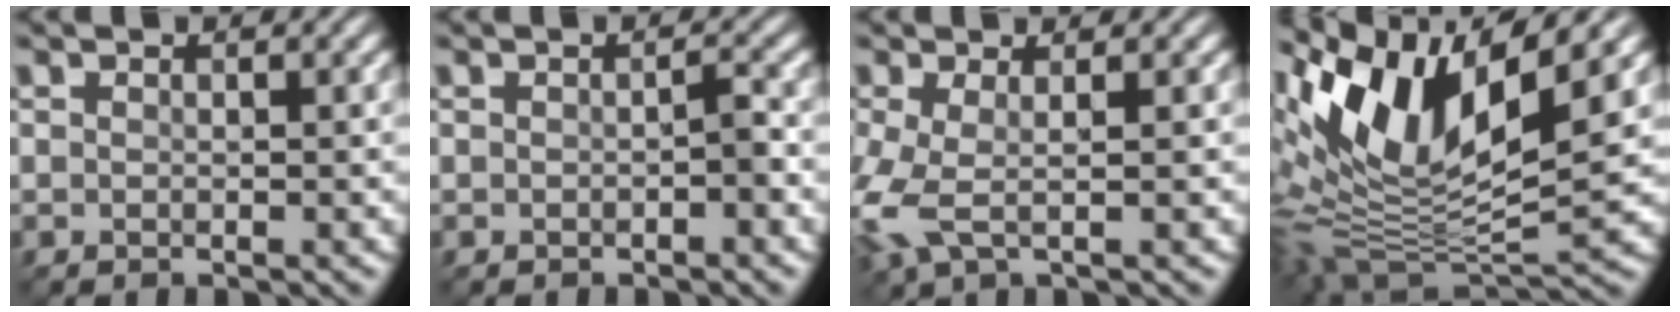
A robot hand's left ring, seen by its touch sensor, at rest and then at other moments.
{"total": 1.0, "force": [-0.3, 0.2, 0.9], "torque": [-0.013, 0.004, -0.003]}
{"total": 3.9, "force": [-0.4, 1.5, 3.5], "torque": [-0.100, -0.007, -0.012]}
{"total": 11.7, "force": [4.1, 5.2, 9.7], "torque": [-0.200, -0.002, 0.076]}